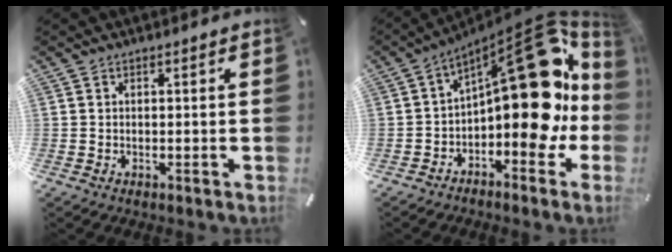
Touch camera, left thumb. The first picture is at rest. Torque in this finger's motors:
{"motor_torque": [0.57, 1.89, 2.09, 0.68, 0.28]}